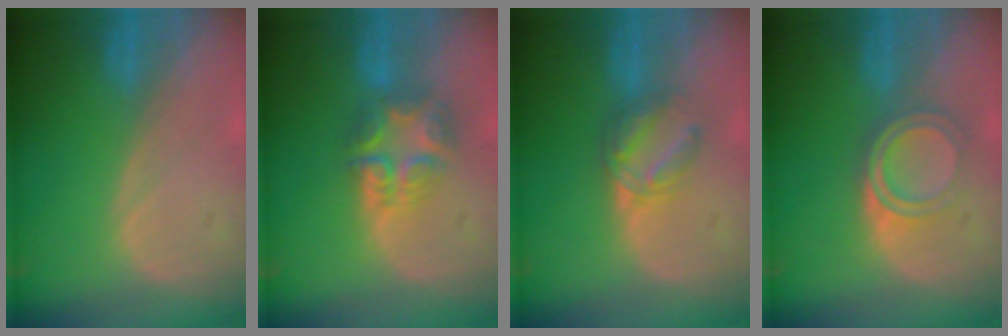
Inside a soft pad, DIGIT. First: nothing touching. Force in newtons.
{"total": 7.8, "press": 6.7, "slide": 4.1}
{"total": 5.9, "press": 5.3, "slide": 2.6}
{"total": 4.9, "press": 4.8, "slide": 1.4}